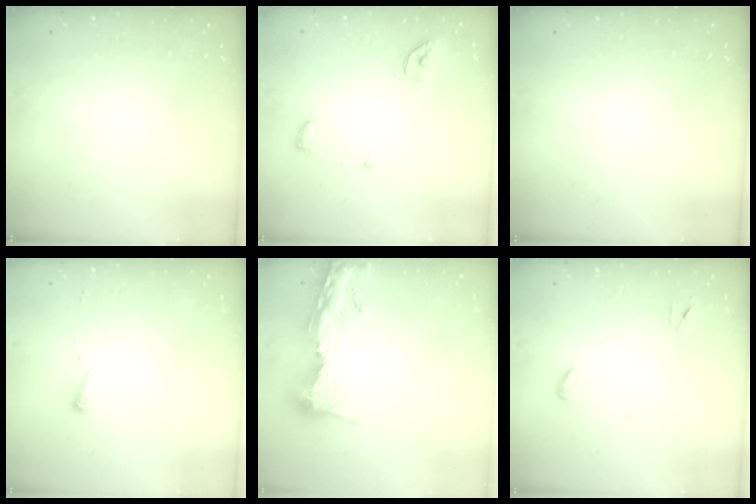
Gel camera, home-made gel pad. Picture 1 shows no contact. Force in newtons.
{"total": 6.4, "press": 6.4, "slide": 0.6}
{"total": 0.0}
{"total": 3.6, "press": 3.5, "slide": 0.8}
{"total": 15.6, "press": 15.5, "slide": 1.6}
{"total": 3.5, "press": 3.4, "slide": 0.4}